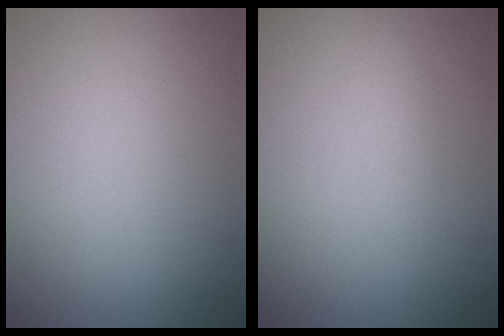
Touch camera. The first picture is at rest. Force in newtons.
{"total": 1.0, "press": 1.0, "slide": 0.1}